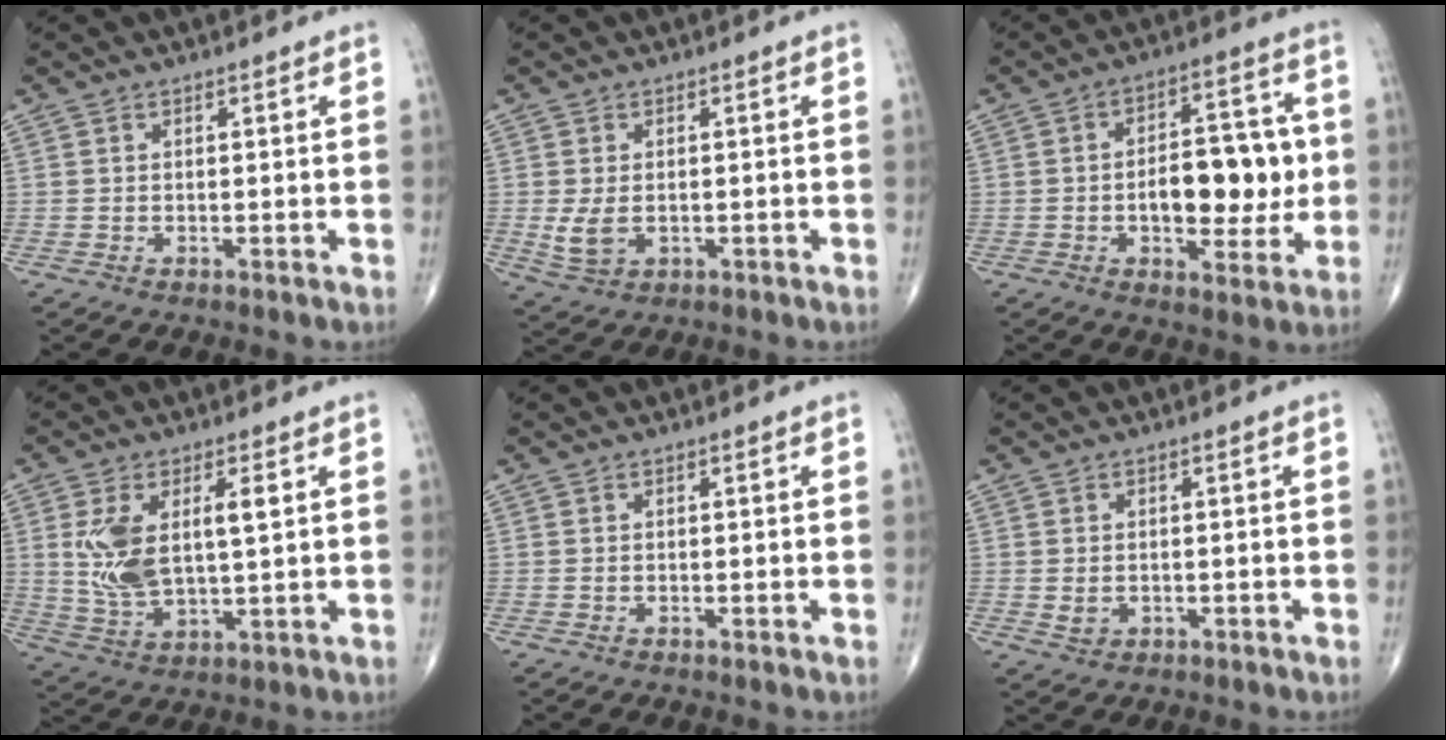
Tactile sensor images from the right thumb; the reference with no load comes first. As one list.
[{"total": 4.3, "force": [-0.5, 2.8, 3.2], "torque": [-0.065, -0.004, -0.001]}, {"total": 14.6, "force": [-0.8, 7.4, 12.6], "torque": [-0.148, 0.017, -0.010]}, {"total": 11.3, "force": [2.4, 5.0, 9.8], "torque": [-0.191, -0.012, 0.054]}, {"total": 0.0}, {"total": 2.0, "force": [-0.2, 1.6, 1.1], "torque": [-0.015, 0.000, 0.001]}]